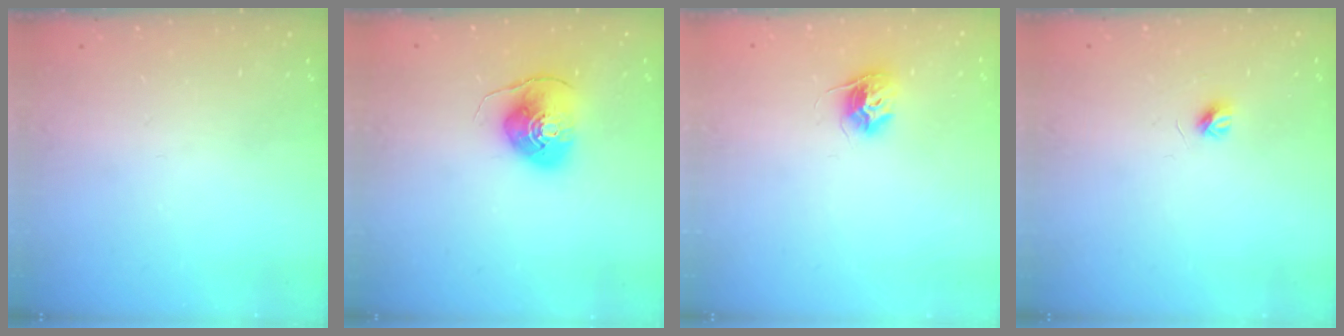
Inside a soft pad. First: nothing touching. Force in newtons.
{"total": 9.8, "press": 9.7, "slide": 1.4}
{"total": 9.3, "press": 9.3, "slide": 0.5}
{"total": 3.6, "press": 3.6, "slide": 0.4}